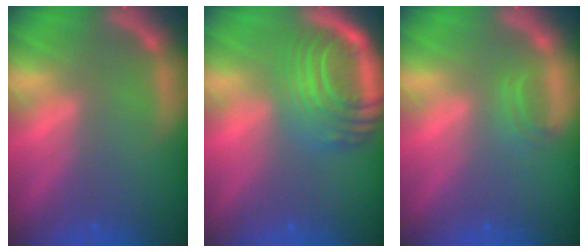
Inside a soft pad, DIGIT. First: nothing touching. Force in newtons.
{"total": 10.1}
{"total": 1.4}